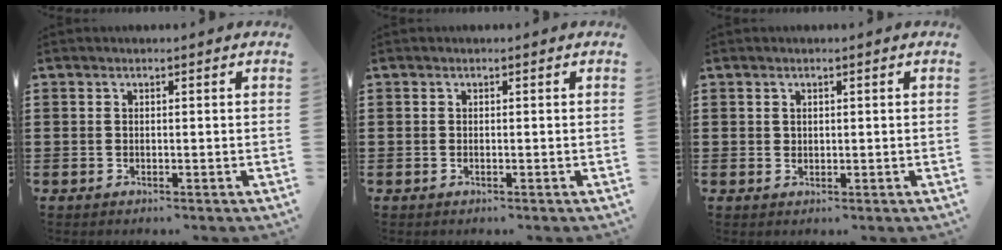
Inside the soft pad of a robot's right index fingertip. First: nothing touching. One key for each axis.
{"total": 0.0}
{"total": 0.8, "fx": 0.4, "fy": 0.6, "fz": 0.2, "tx": -0.006, "ty": 0.002, "tz": 0.009}